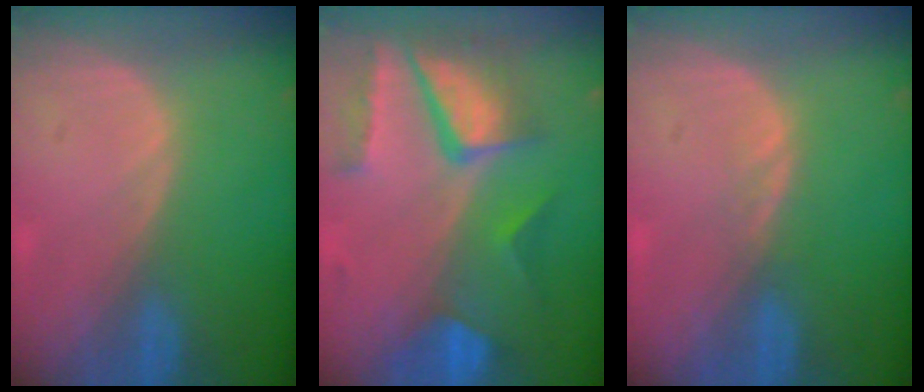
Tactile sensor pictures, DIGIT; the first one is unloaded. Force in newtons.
{"total": 10.4, "press": 8.6, "slide": 5.8}
{"total": 1.1, "press": 1.0, "slide": 0.2}